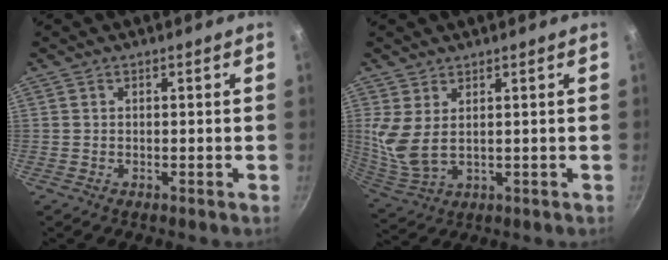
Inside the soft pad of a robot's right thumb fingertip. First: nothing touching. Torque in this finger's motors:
{"motor_torque": [-0.54, 0.77, 0.91, 0.27, 0.11]}